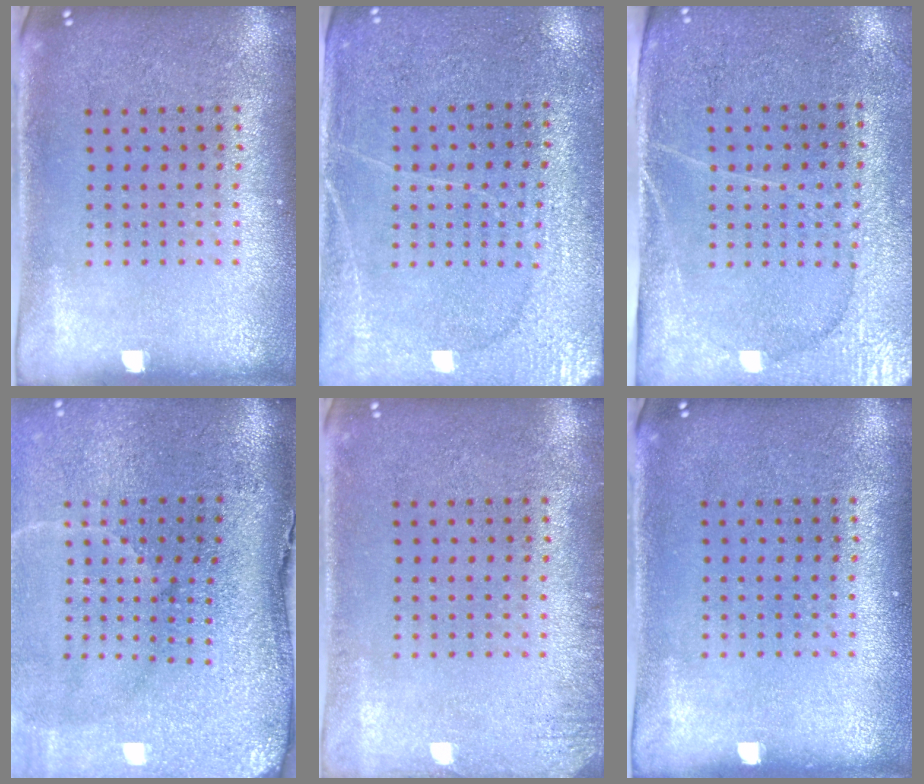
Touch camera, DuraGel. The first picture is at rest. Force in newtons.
{"total": 2.8, "press": 2.7, "slide": 0.8}
{"total": 3.0, "press": 2.8, "slide": 1.3}
{"total": 4.8, "press": 3.8, "slide": 3.0}
{"total": 1.4, "press": 1.4, "slide": 0.2}
{"total": 0.0}